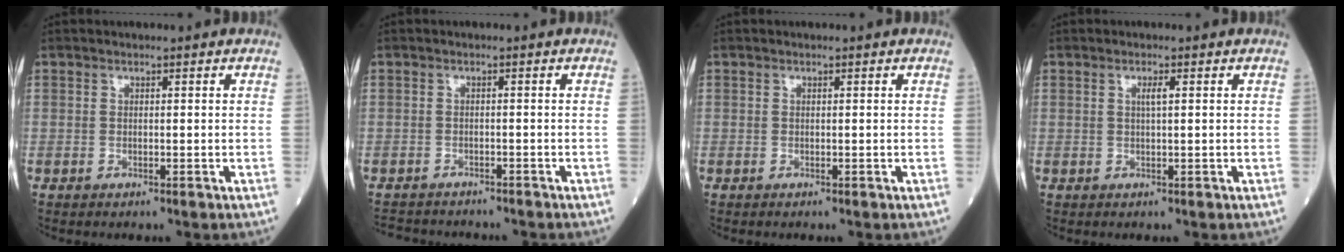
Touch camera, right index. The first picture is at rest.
{"total": 6.6, "force": [-6.2, 1.8, 1.3], "torque": [-0.017, -0.003, -0.090]}
{"total": 0.0}
{"total": 1.4, "force": [0.4, 0.0, 1.4], "torque": [-0.028, 0.001, 0.007]}